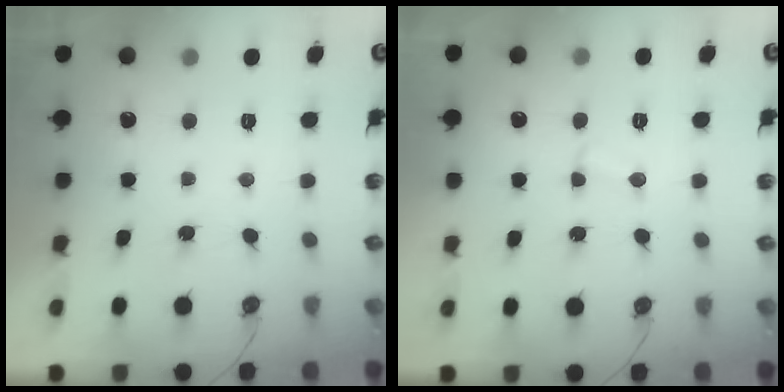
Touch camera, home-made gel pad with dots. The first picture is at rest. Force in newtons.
{"total": 3.3, "press": 3.3, "slide": 0.3}